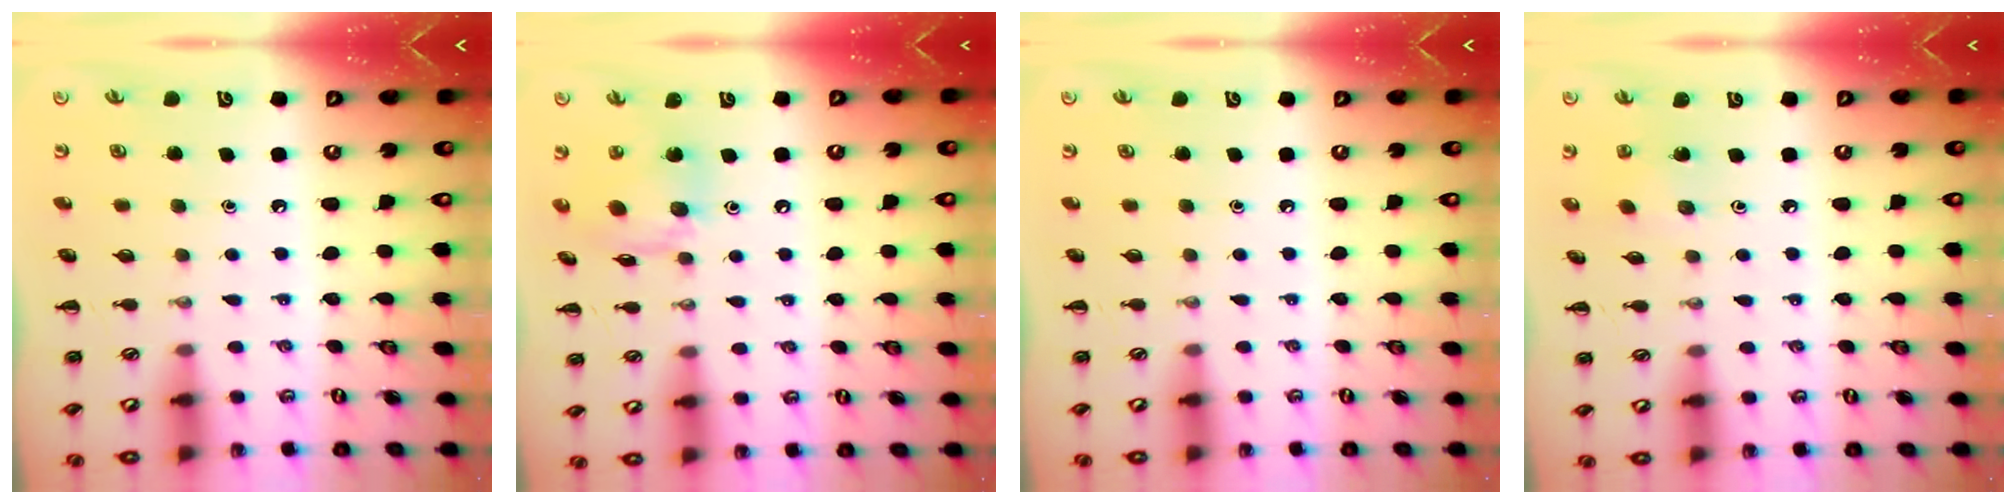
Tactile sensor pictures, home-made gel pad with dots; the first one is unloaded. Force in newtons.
{"total": 12.3, "press": 12.2, "slide": 1.4}
{"total": 0.0}
{"total": 2.2, "press": 2.0, "slide": 0.7}